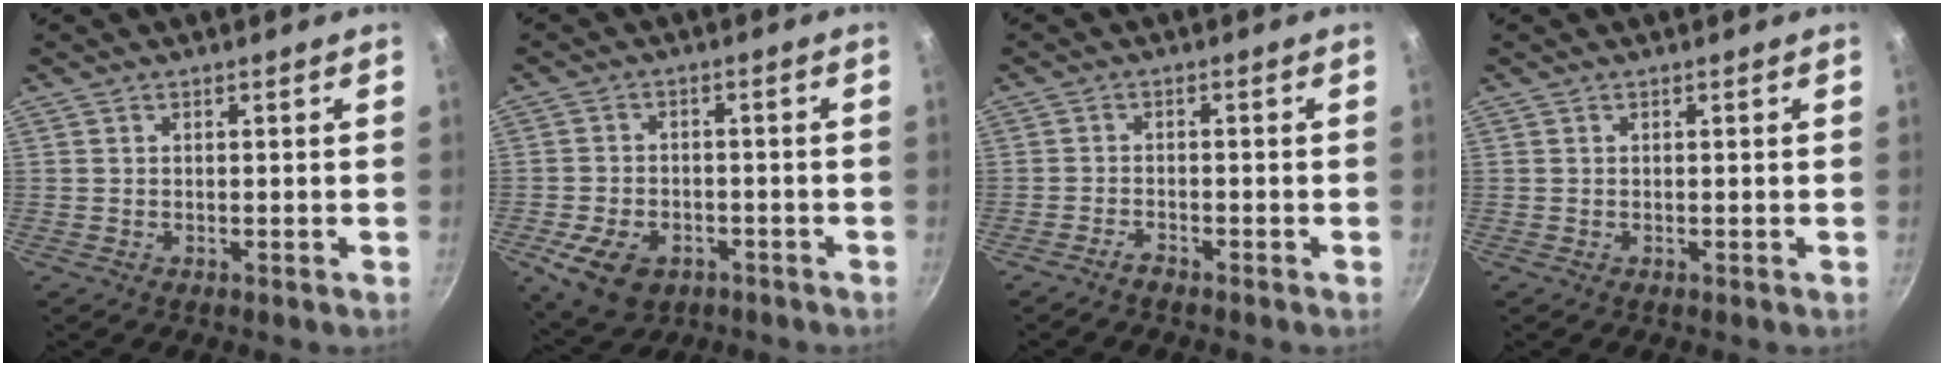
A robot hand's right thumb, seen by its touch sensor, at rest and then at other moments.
{"total": 9.7, "force": [-4.1, 6.6, 5.8], "torque": [-0.095, 0.016, -0.063]}
{"total": 1.8, "force": [-1.7, 0.3, 0.5], "torque": [-0.016, 0.017, -0.031]}
{"total": 0.0}